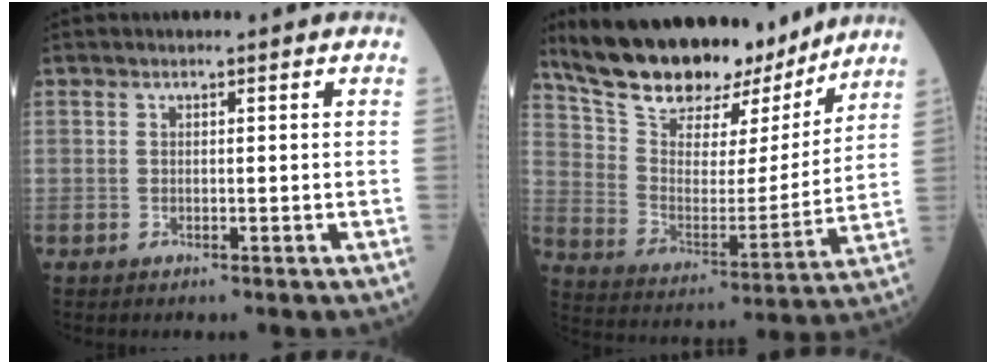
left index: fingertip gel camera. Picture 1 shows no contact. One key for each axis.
{"total": 21.2, "fx": 18.2, "fy": 6.5, "fz": 8.9, "tx": -0.156, "ty": 0.003, "tz": 0.294}